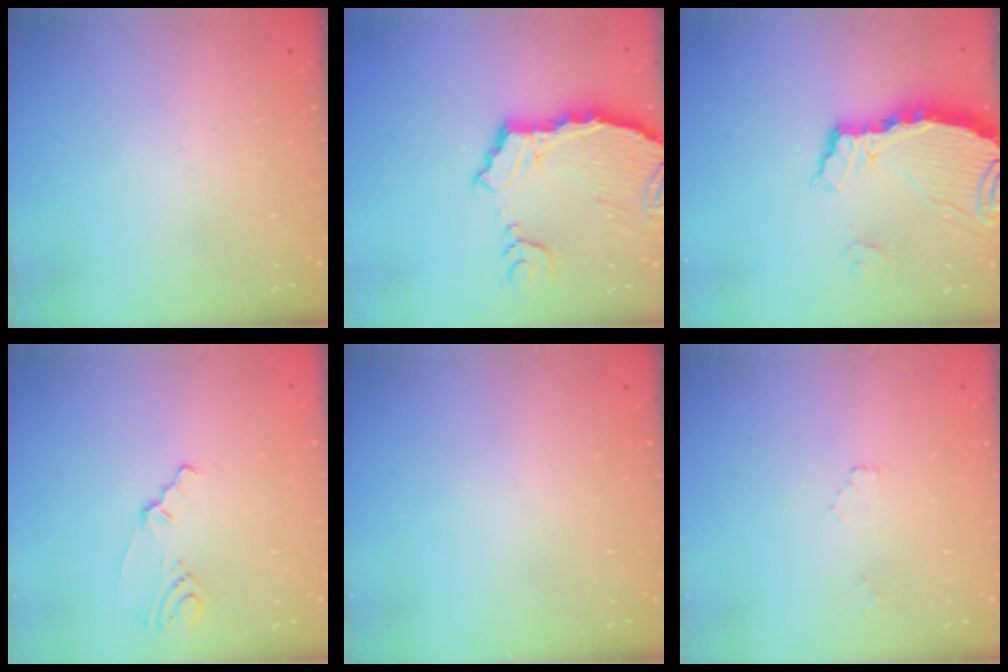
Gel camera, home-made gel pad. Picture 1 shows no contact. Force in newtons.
{"total": 10.4, "press": 10.3, "slide": 1.1}
{"total": 10.4, "press": 10.4, "slide": 0.8}
{"total": 1.6, "press": 1.5, "slide": 0.6}
{"total": 0.0}
{"total": 0.5, "press": 0.5, "slide": 0.2}